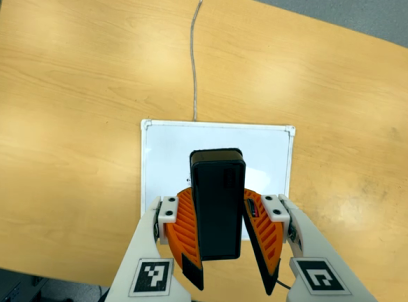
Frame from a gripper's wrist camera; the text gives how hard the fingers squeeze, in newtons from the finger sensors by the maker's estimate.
{"total": 7.5, "left": 8.1, "right": 6.9}